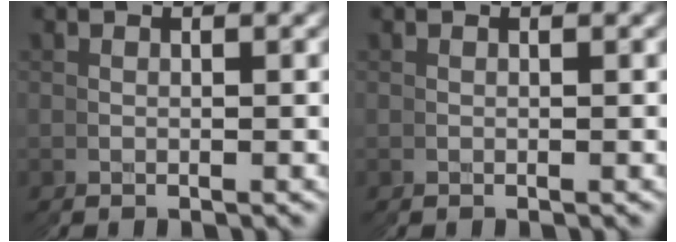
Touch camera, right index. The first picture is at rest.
{"total": 0.0}